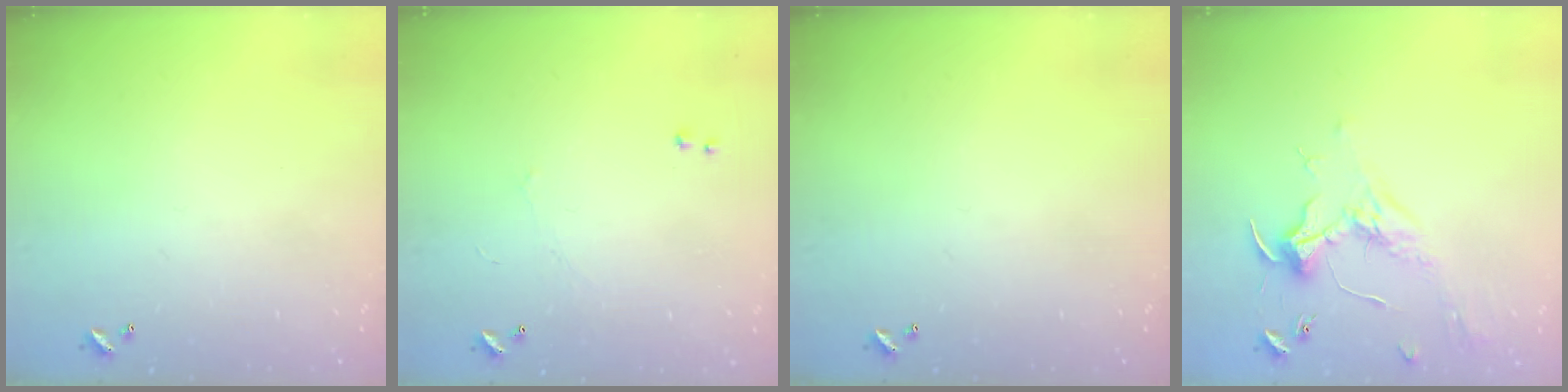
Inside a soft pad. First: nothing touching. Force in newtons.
{"total": 1.0, "press": 0.9, "slide": 0.5}
{"total": 0.0}
{"total": 1.8, "press": 1.6, "slide": 0.8}